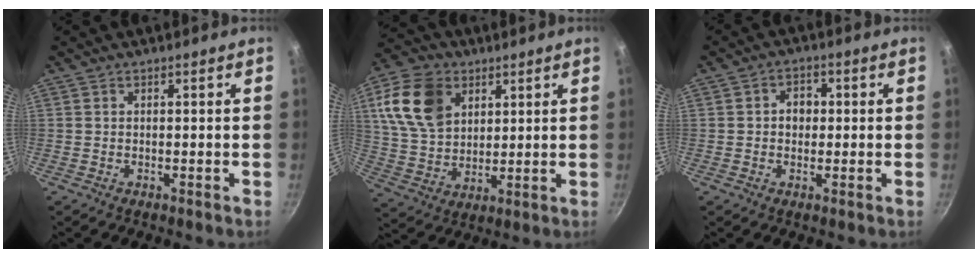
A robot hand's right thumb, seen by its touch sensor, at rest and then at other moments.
{"total": 15.3, "force": [5.6, 10.9, 9.1], "torque": [-0.154, -0.009, 0.109]}
{"total": 4.0, "force": [0.2, 3.3, 2.3], "torque": [-0.012, 0.007, 0.000]}